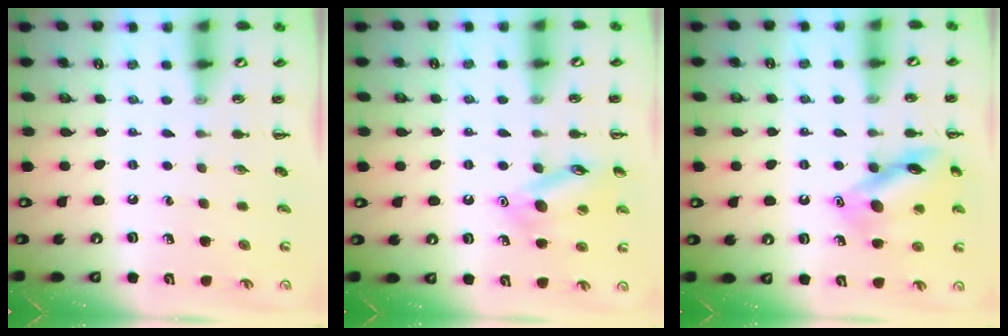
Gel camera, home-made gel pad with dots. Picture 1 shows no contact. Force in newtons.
{"total": 13.2, "press": 13.1, "slide": 1.4}
{"total": 14.2, "press": 14.2, "slide": 1.1}